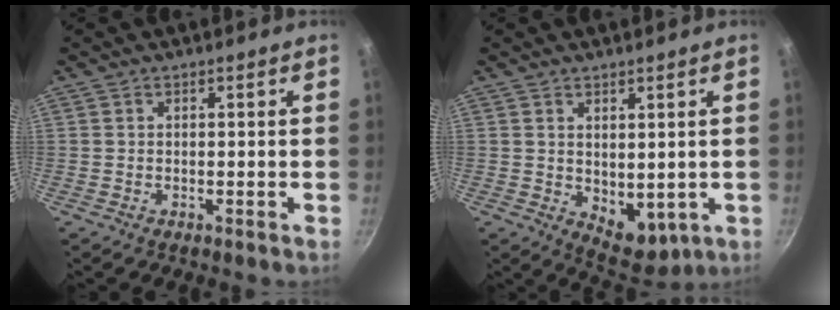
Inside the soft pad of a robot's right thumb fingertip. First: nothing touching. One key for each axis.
{"total": 6.9, "fx": 0.8, "fy": 4.3, "fz": 5.3, "tx": -0.054, "ty": -0.023, "tz": 0.029}